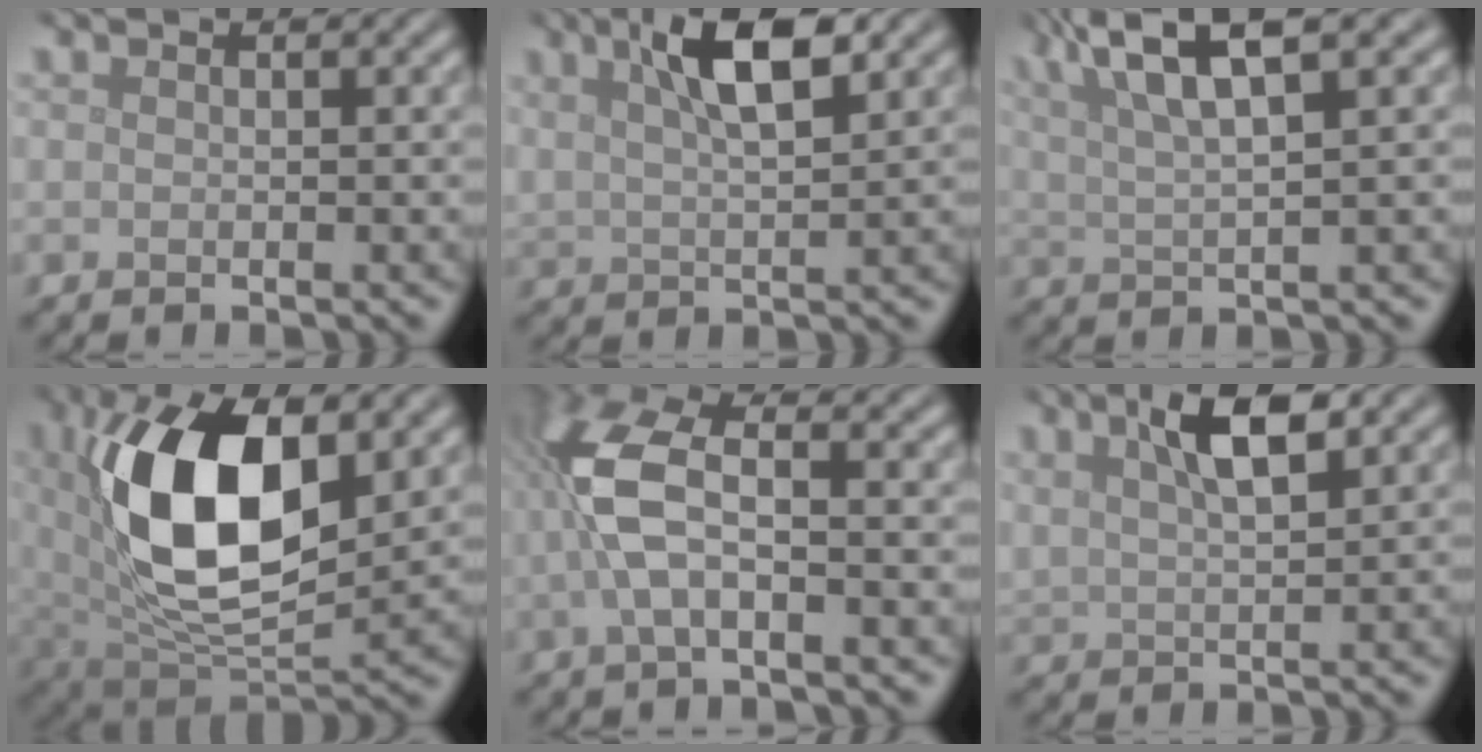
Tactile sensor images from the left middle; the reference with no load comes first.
{"total": 5.9, "force": [3.1, 1.8, 4.7], "torque": [-0.087, 0.010, 0.052]}
{"total": 8.5, "force": [4.8, 2.0, 6.6], "torque": [-0.109, 0.029, 0.086]}
{"total": 12.6, "force": [2.6, 6.3, 10.5], "torque": [-0.194, 0.002, 0.044]}
{"total": 6.7, "force": [-0.4, 2.9, 6.0], "torque": [-0.143, 0.019, -0.017]}
{"total": 4.9, "force": [2.8, 1.5, 3.8], "torque": [-0.072, 0.009, 0.048]}